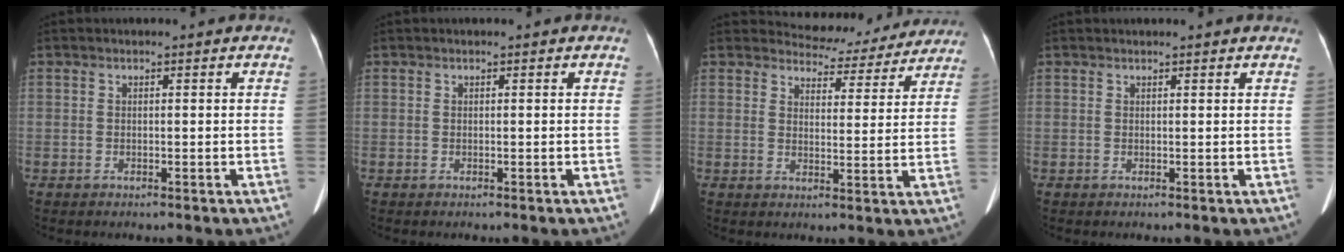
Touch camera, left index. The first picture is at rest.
{"total": 0.0}
{"total": 10.6, "force": [10.1, 3.2, 0.6], "torque": [0.008, -0.003, 0.112]}
{"total": 2.9, "force": [2.7, 0.0, 0.9], "torque": [-0.013, 0.019, 0.026]}